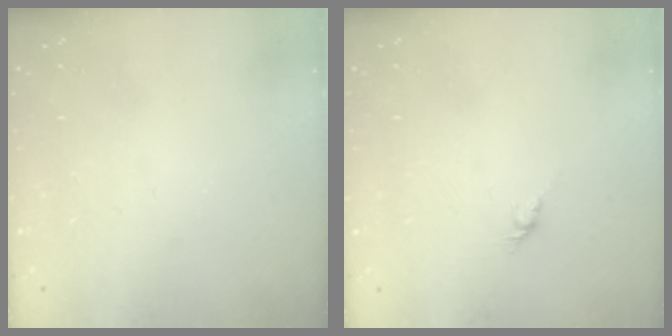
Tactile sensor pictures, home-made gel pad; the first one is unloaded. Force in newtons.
{"total": 1.6, "press": 1.5, "slide": 0.7}